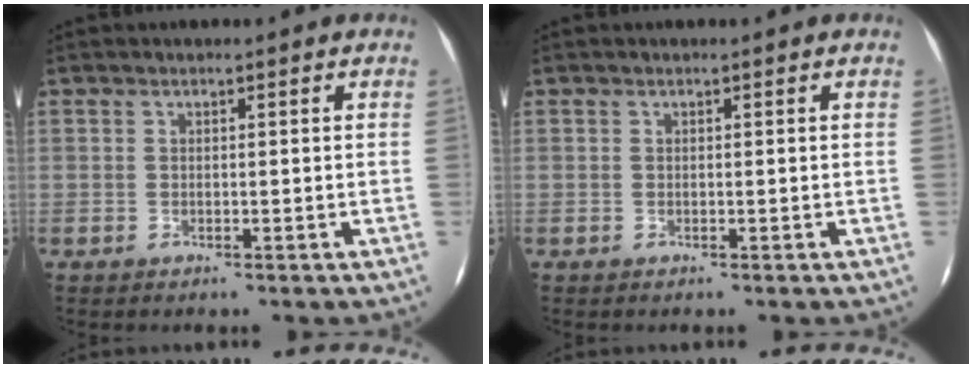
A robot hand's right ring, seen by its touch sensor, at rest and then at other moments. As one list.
[{"total": 0.0}]